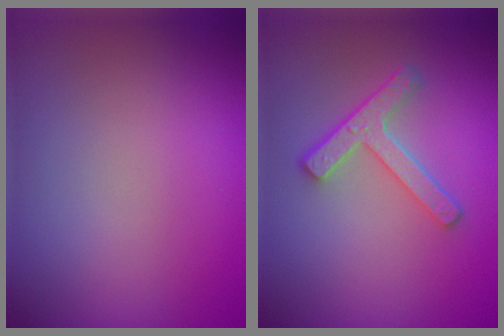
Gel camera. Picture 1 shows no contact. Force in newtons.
{"total": 3.9, "press": 2.9, "slide": 2.5}